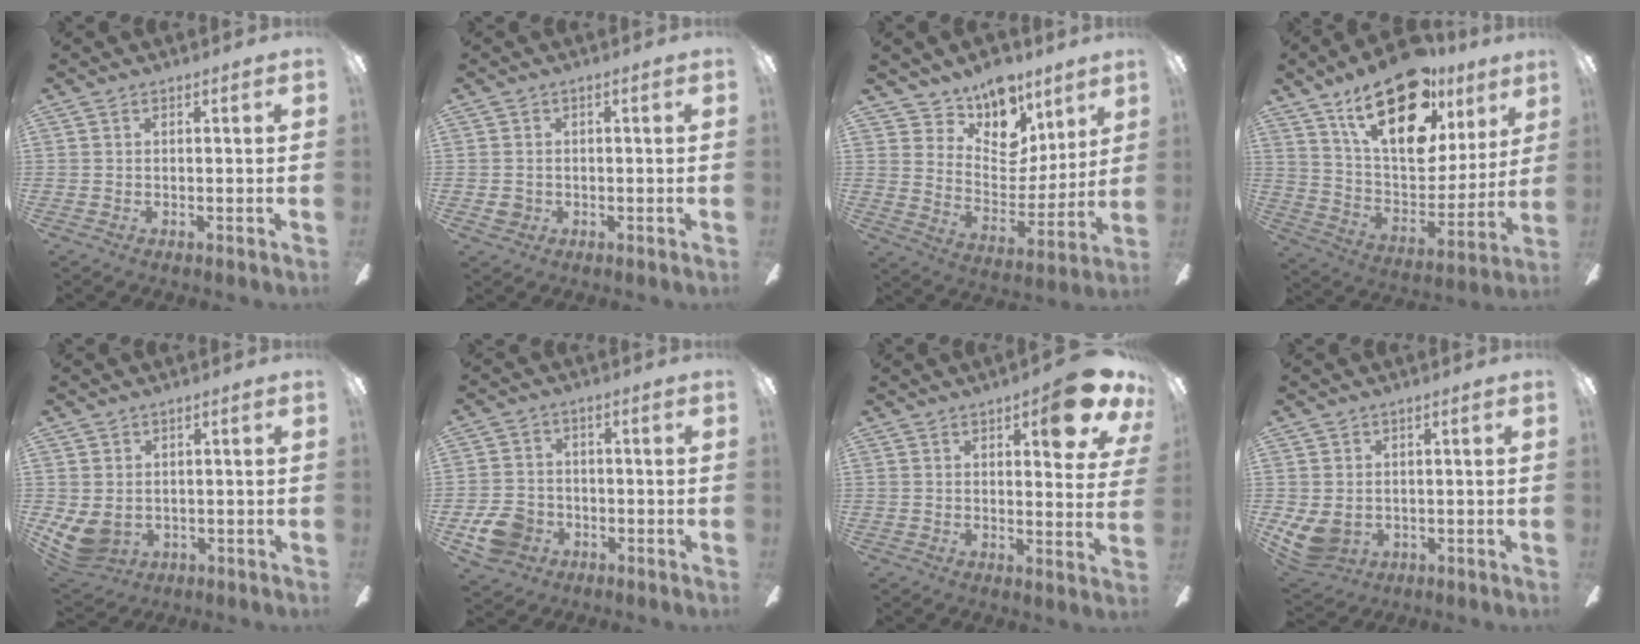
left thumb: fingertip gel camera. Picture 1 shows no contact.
{"total": 2.2, "force": [-0.6, 2.1, 0.2], "torque": [-0.003, 0.002, -0.012]}
{"total": 13.5, "force": [11.1, 7.1, 3.3], "torque": [-0.064, -0.095, 0.206]}
{"total": 24.2, "force": [14.9, 11.6, 15.1], "torque": [-0.238, -0.082, 0.265]}
{"total": 5.9, "force": [-0.3, 5.0, 3.2], "torque": [-0.083, -0.007, -0.005]}
{"total": 7.9, "force": [-3.4, 6.5, 3.0], "torque": [-0.071, 0.025, -0.064]}
{"total": 11.1, "force": [6.6, 3.5, 8.2], "torque": [-0.086, -0.039, 0.101]}
{"total": 6.4, "force": [-0.7, 5.5, 3.3], "torque": [-0.084, -0.004, -0.011]}